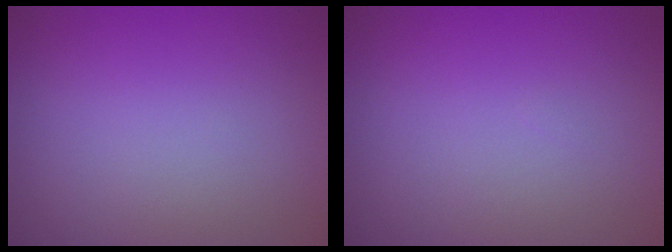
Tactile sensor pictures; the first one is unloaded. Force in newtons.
{"total": 0.0}